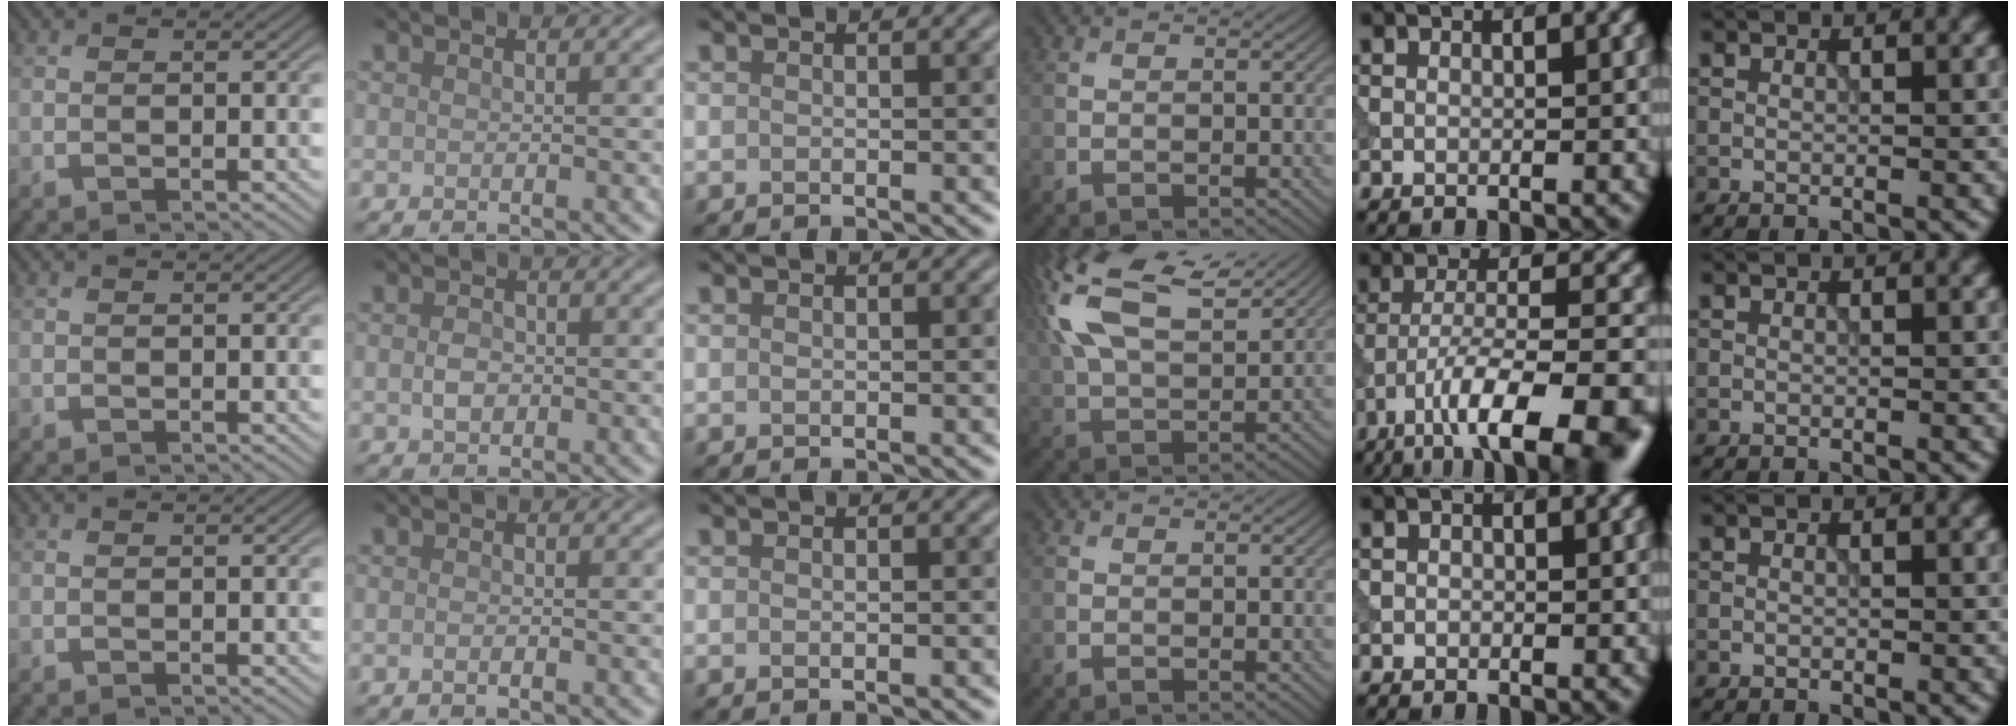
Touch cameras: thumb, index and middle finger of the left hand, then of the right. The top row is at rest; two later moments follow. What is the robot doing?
{"motion": "insert", "object": "power adapter"}